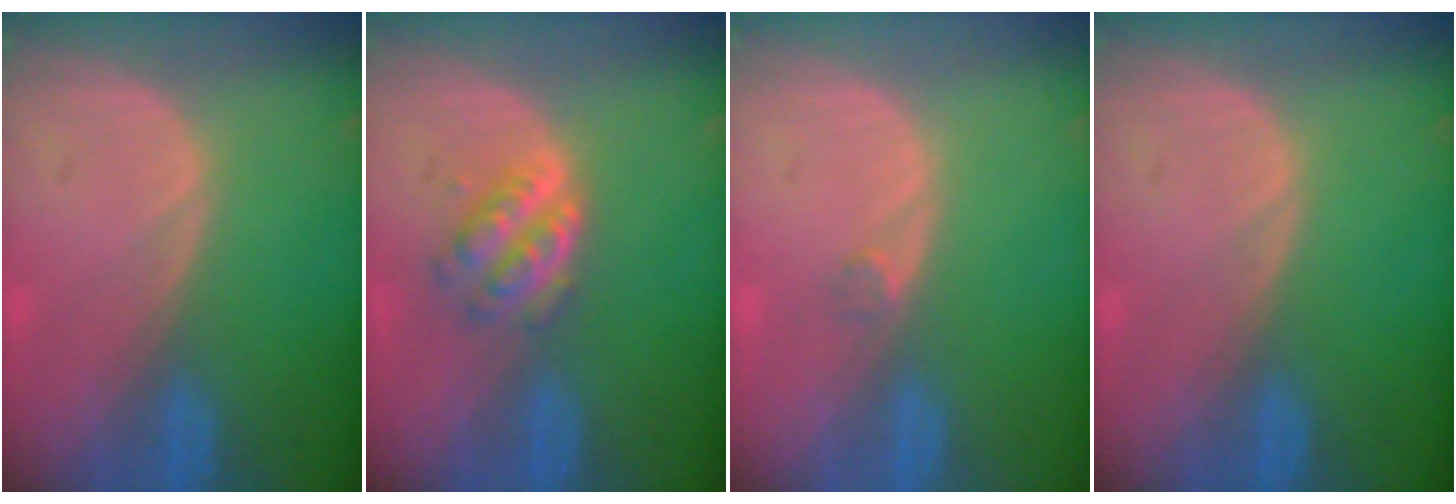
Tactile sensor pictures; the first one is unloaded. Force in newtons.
{"total": 4.8, "press": 4.4, "slide": 1.9}
{"total": 0.9, "press": 0.8, "slide": 0.5}
{"total": 0.0}